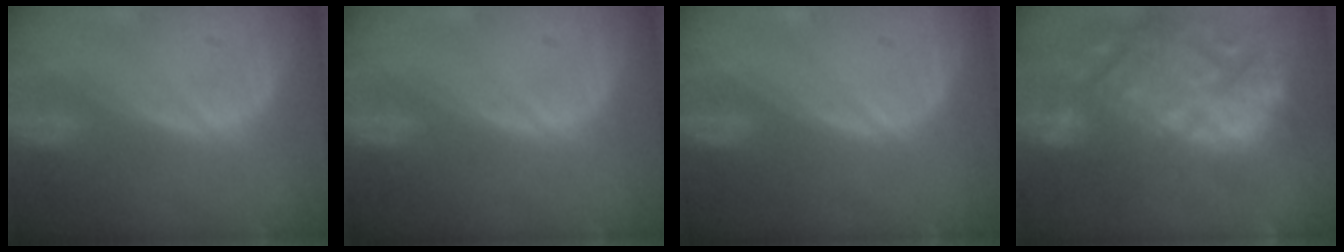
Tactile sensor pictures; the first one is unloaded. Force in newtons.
{"total": 0.0}
{"total": 0.0}
{"total": 15.3, "press": 13.0, "slide": 8.0}